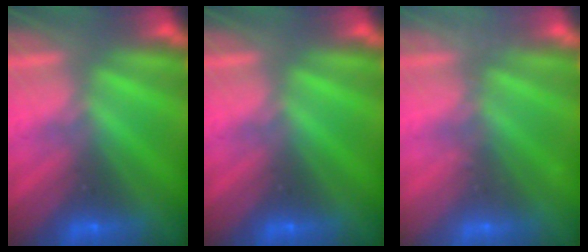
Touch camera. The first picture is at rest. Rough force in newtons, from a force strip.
{"total": 0.0}
{"total": 2.1}